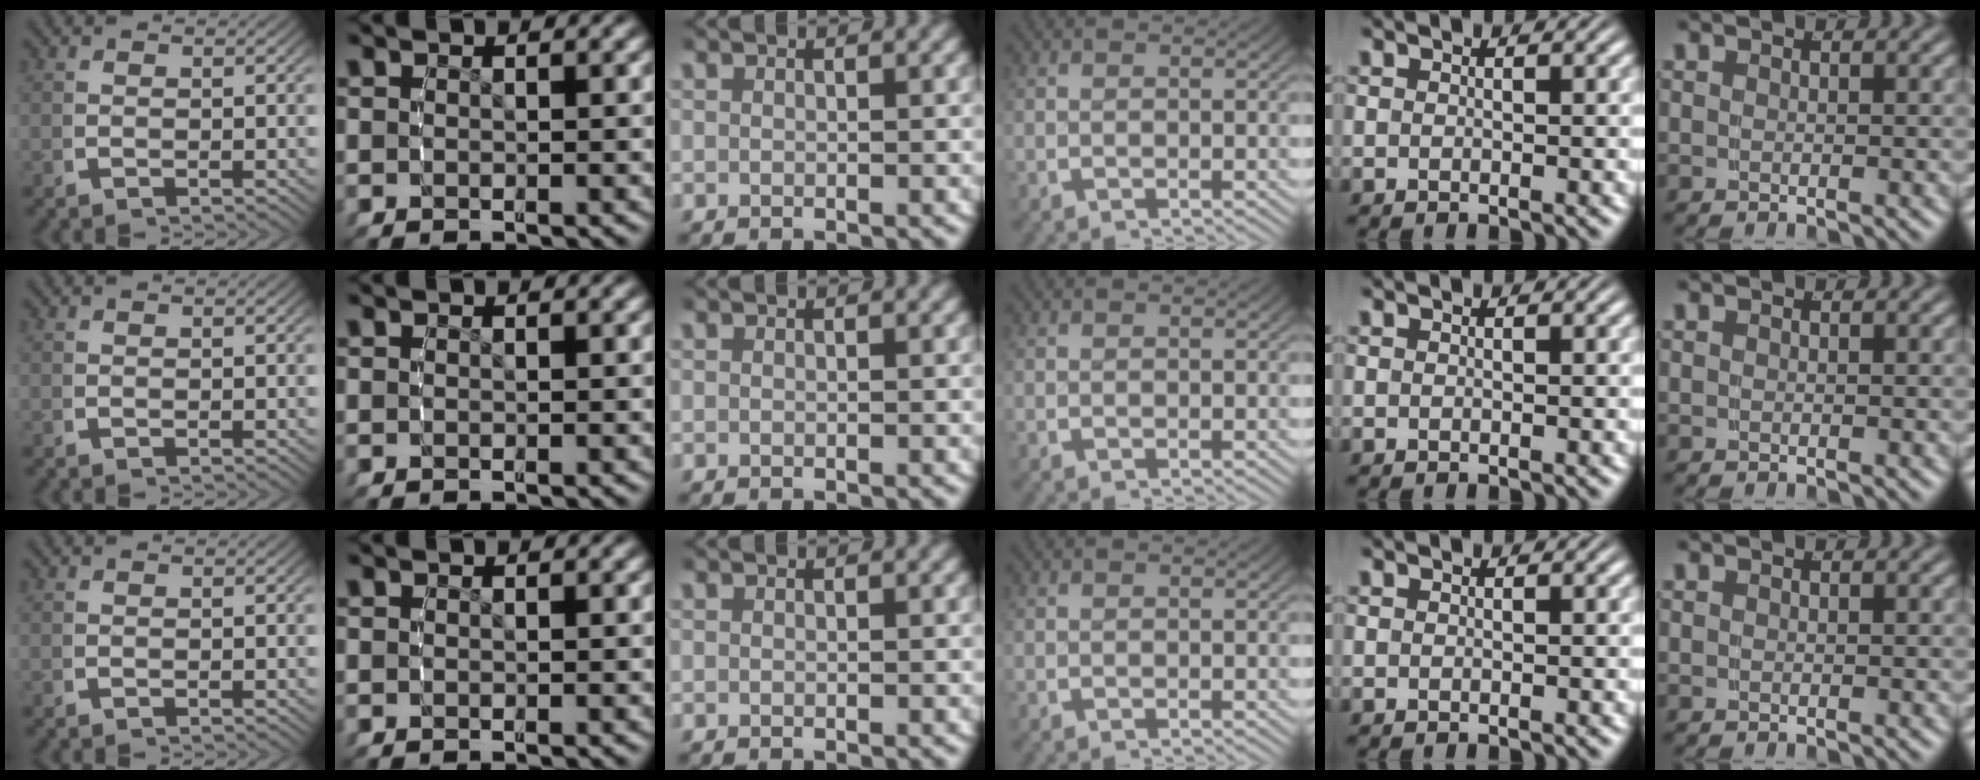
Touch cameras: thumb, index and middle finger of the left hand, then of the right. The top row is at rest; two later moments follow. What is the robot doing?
{"motion": "reach", "object": "shirt"}